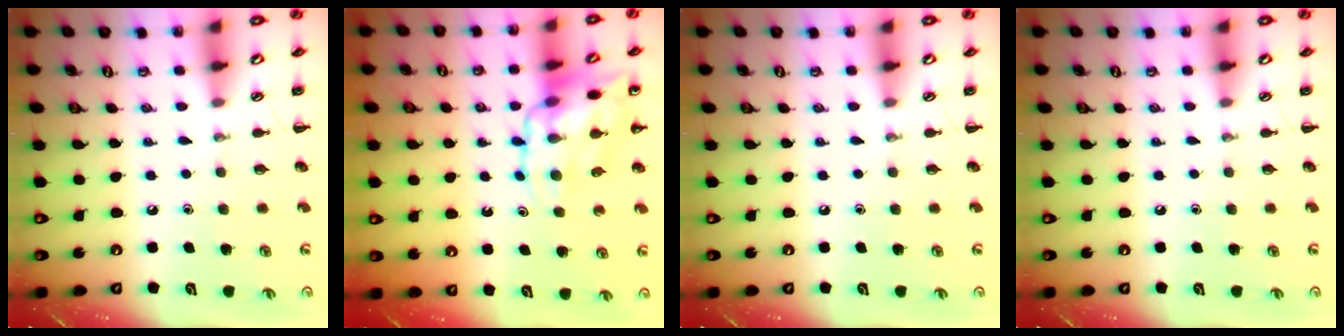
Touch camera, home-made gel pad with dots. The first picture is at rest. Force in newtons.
{"total": 13.9, "press": 13.6, "slide": 3.1}
{"total": 0.0}
{"total": 0.0}